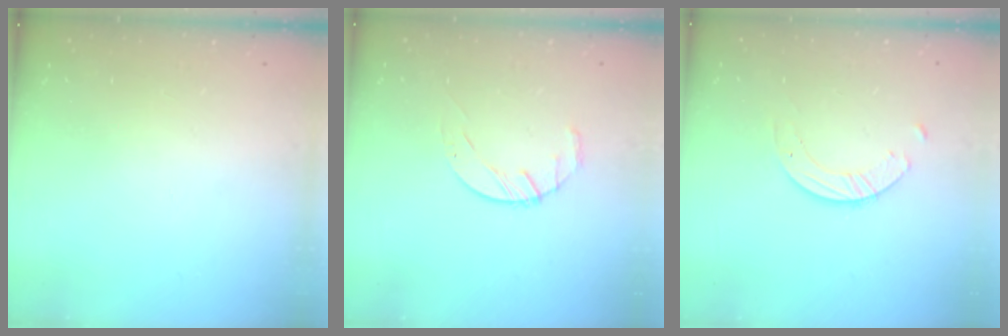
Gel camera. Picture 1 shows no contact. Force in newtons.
{"total": 4.8, "press": 4.7, "slide": 0.6}
{"total": 3.8, "press": 3.8, "slide": 0.4}